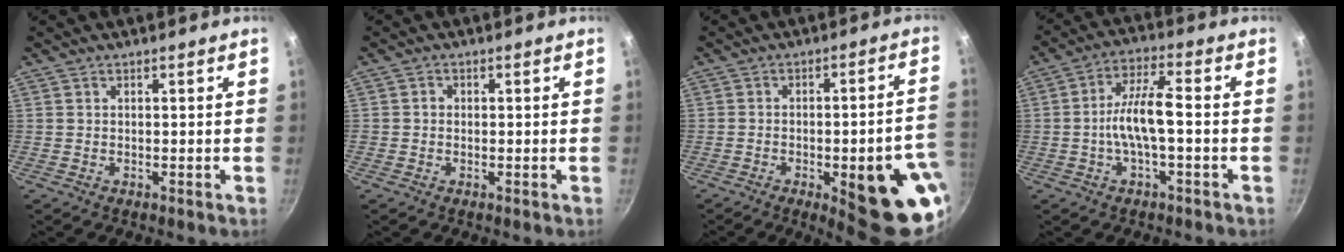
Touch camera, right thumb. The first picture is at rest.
{"total": 1.1, "force": [-0.2, 1.0, 0.3], "torque": [-0.003, 0.004, -0.005]}
{"total": 19.8, "force": [-7.0, 5.9, 17.6], "torque": [-0.167, 0.024, -0.083]}
{"total": 8.4, "force": [-1.4, 2.4, 7.9], "torque": [-0.152, 0.030, -0.034]}